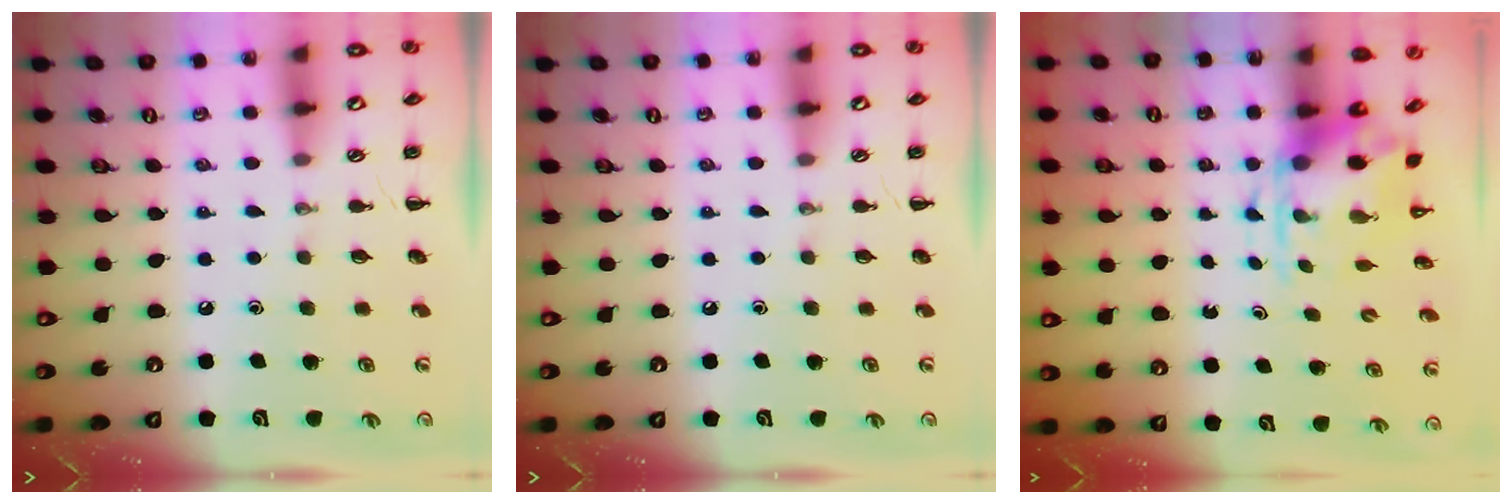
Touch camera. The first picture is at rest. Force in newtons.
{"total": 0.0}
{"total": 3.7, "press": 3.6, "slide": 0.9}